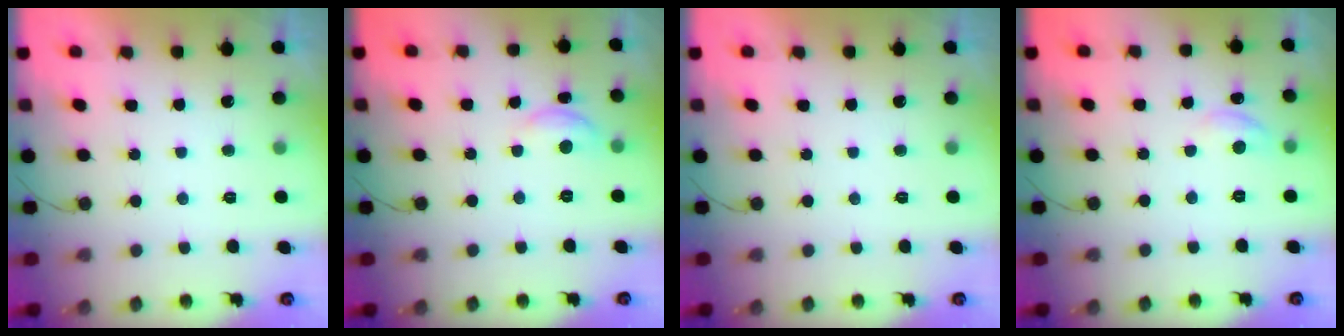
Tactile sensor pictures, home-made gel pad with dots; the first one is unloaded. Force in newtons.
{"total": 6.7, "press": 6.7, "slide": 0.6}
{"total": 0.0}
{"total": 5.8, "press": 5.8, "slide": 0.3}